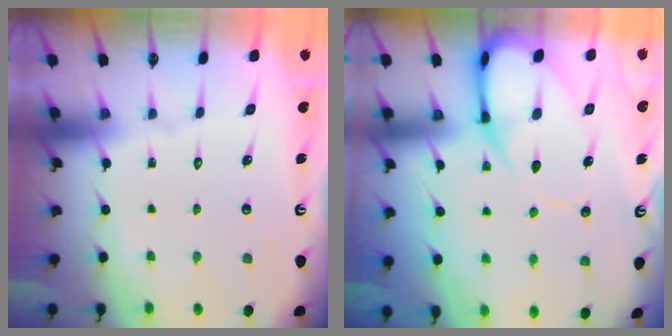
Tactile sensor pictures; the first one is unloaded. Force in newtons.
{"total": 9.7, "press": 9.7, "slide": 1.0}